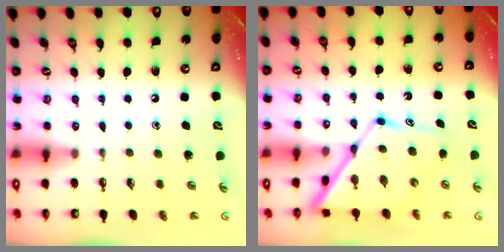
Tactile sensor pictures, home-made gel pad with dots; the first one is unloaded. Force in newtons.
{"total": 13.4, "press": 13.3, "slide": 1.2}